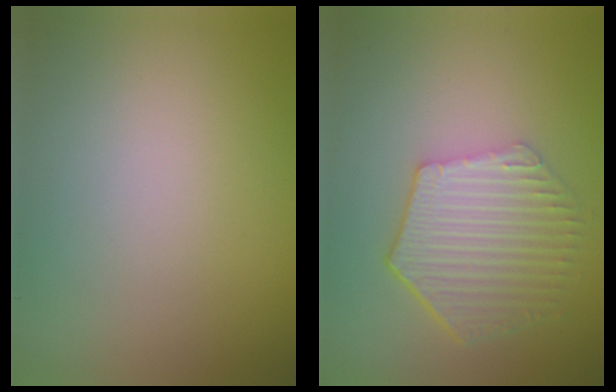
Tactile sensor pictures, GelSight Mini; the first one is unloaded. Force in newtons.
{"total": 5.5, "press": 4.2, "slide": 3.6}